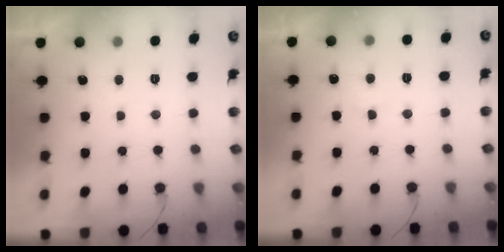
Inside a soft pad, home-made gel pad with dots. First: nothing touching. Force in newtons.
{"total": 3.0, "press": 3.0, "slide": 0.3}